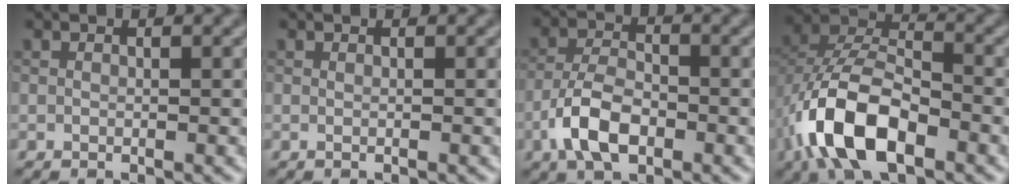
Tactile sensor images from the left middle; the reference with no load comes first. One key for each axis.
{"total": 0.5, "fx": 0.0, "fy": 0.3, "fz": 0.4, "tx": -0.003, "ty": 0.002, "tz": -0.003}
{"total": 4.8, "fx": -2.3, "fy": 2.4, "fz": 3.4, "tx": -0.066, "ty": 0.006, "tz": -0.051}
{"total": 9.6, "fx": -4.2, "fy": 5.0, "fz": 7.0, "tx": -0.143, "ty": 0.011, "tz": -0.088}